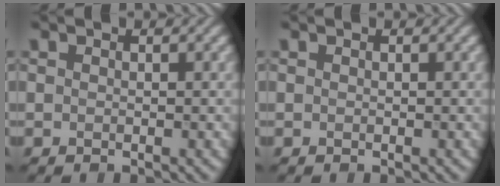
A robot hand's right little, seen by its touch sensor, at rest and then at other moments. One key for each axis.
{"total": 0.0}